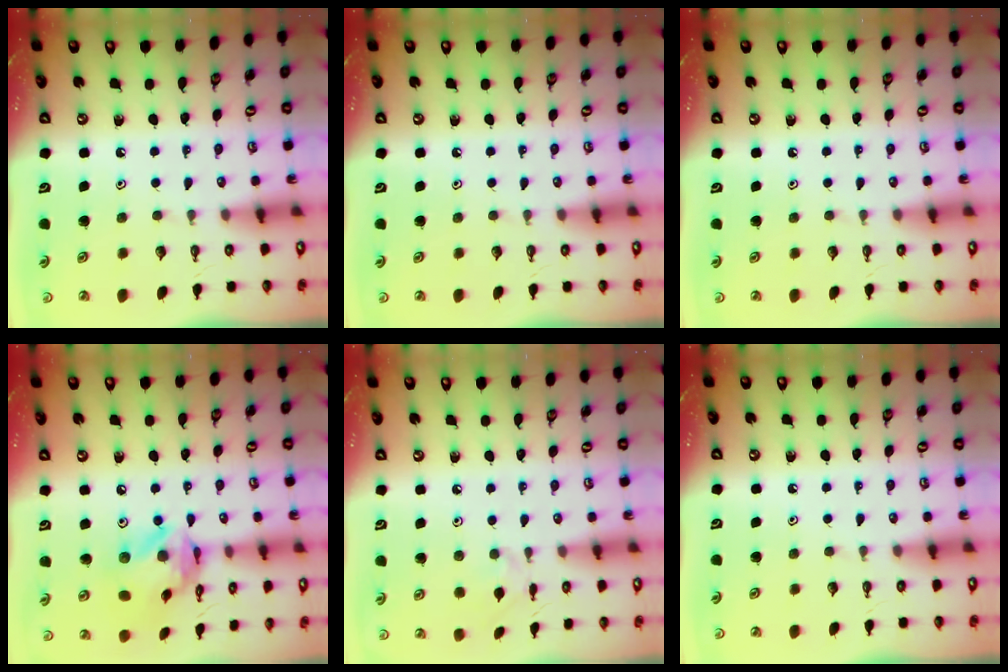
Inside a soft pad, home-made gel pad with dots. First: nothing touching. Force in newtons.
{"total": 0.0}
{"total": 0.0}
{"total": 15.7, "press": 15.6, "slide": 1.6}
{"total": 1.5, "press": 1.4, "slide": 0.5}
{"total": 0.0}